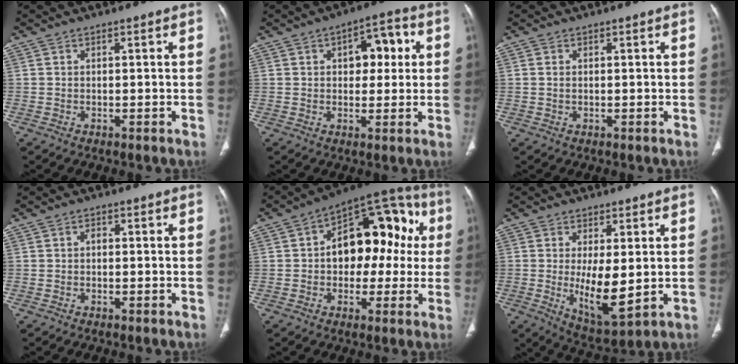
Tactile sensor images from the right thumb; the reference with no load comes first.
{"total": 8.6, "force": [2.0, 5.1, 6.7], "torque": [-0.057, 0.016, 0.025]}
{"total": 0.7, "force": [0.1, 0.5, 0.6], "torque": [-0.017, 0.001, 0.004]}
{"total": 0.8, "force": [-0.1, 0.6, 0.6], "torque": [-0.007, 0.002, -0.006]}
{"total": 19.2, "force": [2.0, 12.0, 14.9], "torque": [-0.147, 0.044, 0.024]}
{"total": 10.2, "force": [-0.4, 3.9, 9.4], "torque": [-0.151, -0.028, 0.009]}